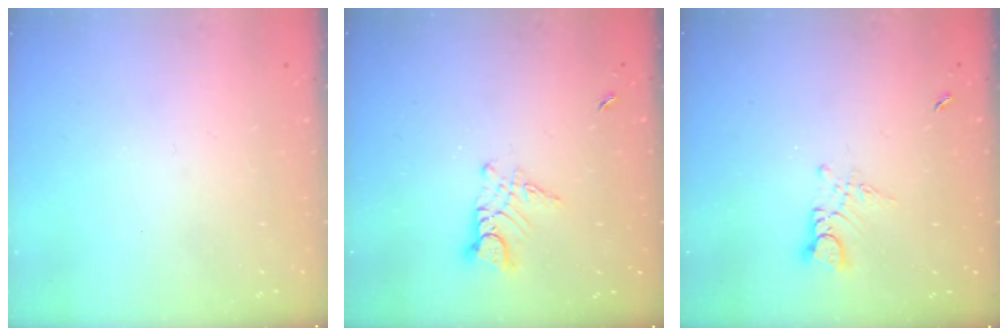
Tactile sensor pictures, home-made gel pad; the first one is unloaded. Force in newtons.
{"total": 4.9, "press": 4.9, "slide": 0.3}
{"total": 4.0, "press": 3.9, "slide": 0.4}